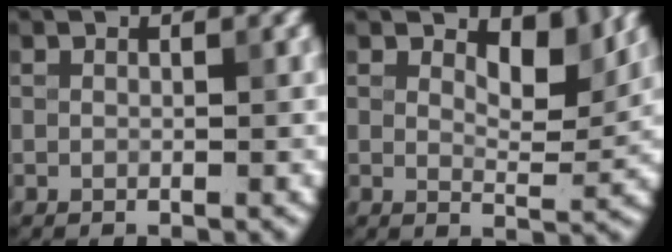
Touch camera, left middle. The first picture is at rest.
{"total": 3.7, "force": [2.4, 1.5, 2.4], "torque": [-0.037, -0.008, 0.031]}